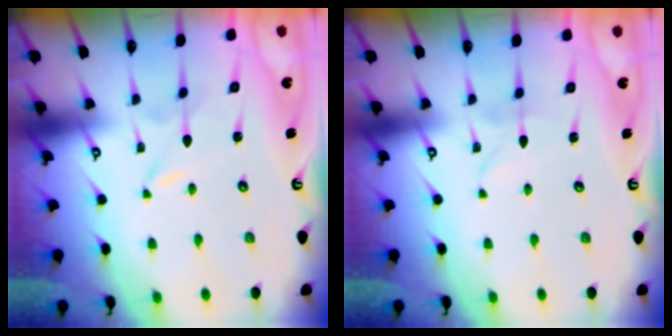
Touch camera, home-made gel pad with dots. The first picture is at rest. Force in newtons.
{"total": 2.2, "press": 2.2, "slide": 0.2}